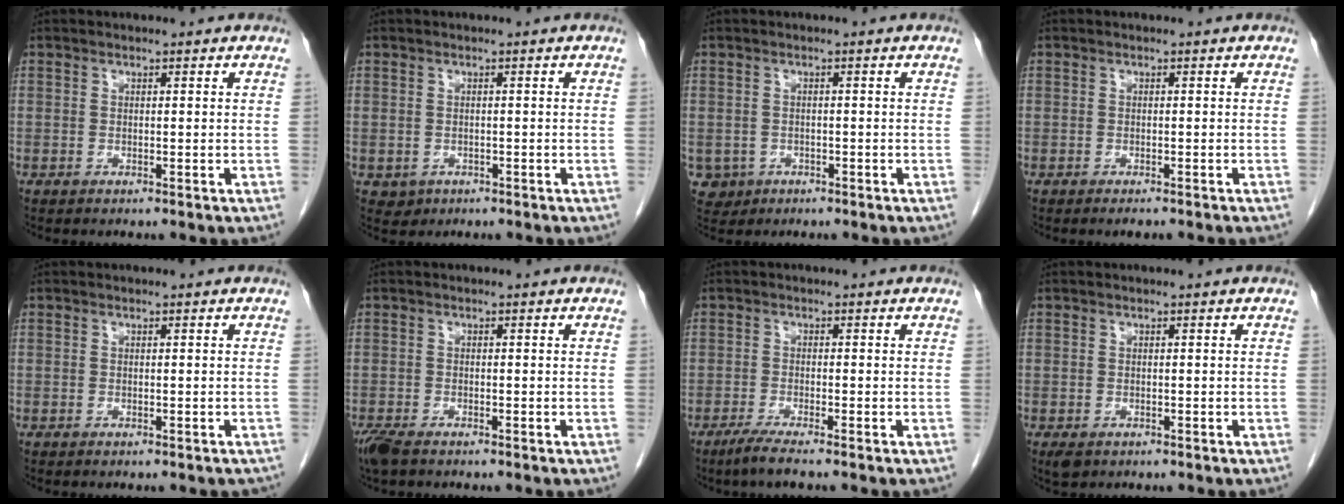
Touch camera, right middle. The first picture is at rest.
{"total": 1.7, "force": [-0.7, 1.5, 0.4], "torque": [-0.005, 0.004, -0.004]}
{"total": 3.5, "force": [-1.6, 3.1, 0.4], "torque": [-0.004, 0.005, -0.023]}
{"total": 1.7, "force": [-1.4, 0.2, 1.0], "torque": [-0.012, -0.003, -0.016]}
{"total": 2.9, "force": [-2.5, 0.9, 1.1], "torque": [-0.010, -0.005, -0.029]}
{"total": 3.8, "force": [-2.8, 1.3, 2.2], "torque": [-0.053, -0.012, -0.053]}
{"total": 3.1, "force": [-2.4, -0.3, 2.0], "torque": [-0.047, -0.008, -0.049]}
{"total": 1.7, "force": [-1.0, 1.1, 1.0], "torque": [-0.017, -0.002, -0.008]}